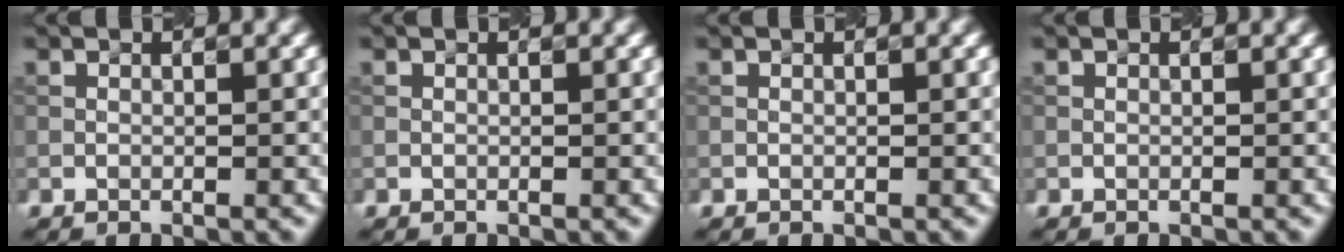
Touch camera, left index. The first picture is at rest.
{"total": 0.0}
{"total": 0.0}
{"total": 0.0}